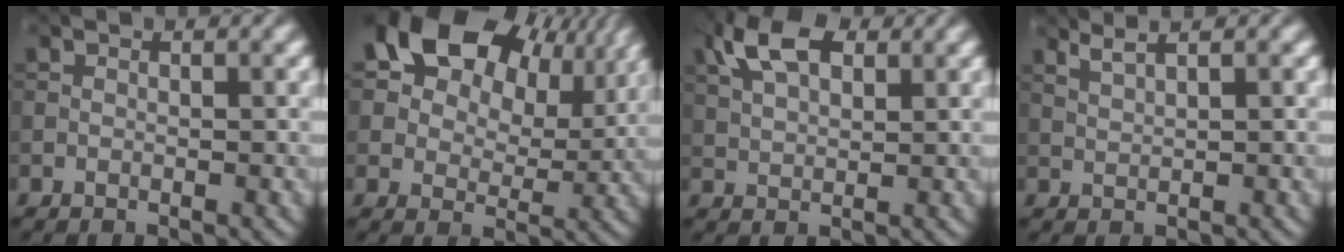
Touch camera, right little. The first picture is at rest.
{"total": 15.5, "force": [8.5, 9.6, 8.7], "torque": [-0.164, 0.047, 0.129]}
{"total": 5.8, "force": [2.7, 3.1, 4.2], "torque": [-0.092, 0.013, 0.046]}
{"total": 2.4, "force": [1.8, 0.7, 1.5], "torque": [-0.023, 0.005, 0.025]}